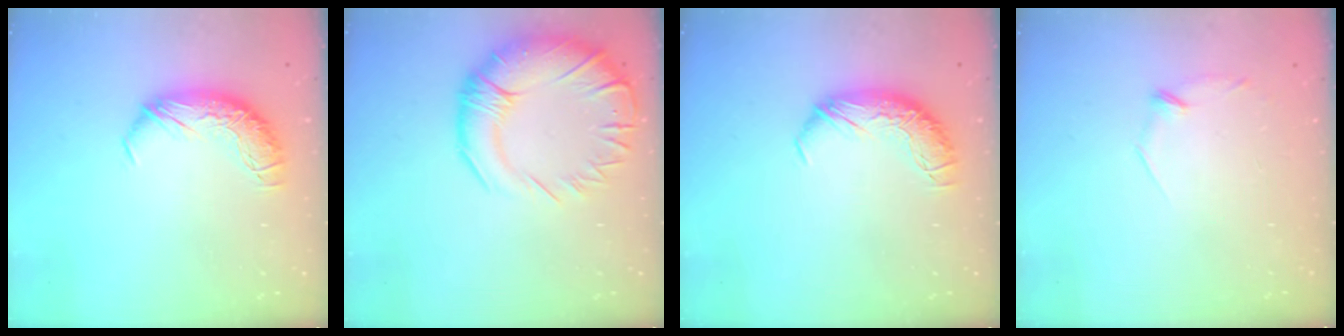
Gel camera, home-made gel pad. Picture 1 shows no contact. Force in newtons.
{"total": 9.1, "press": 7.5, "slide": 5.2}
{"total": 0.0}
{"total": 7.0, "press": 7.0, "slide": 0.9}